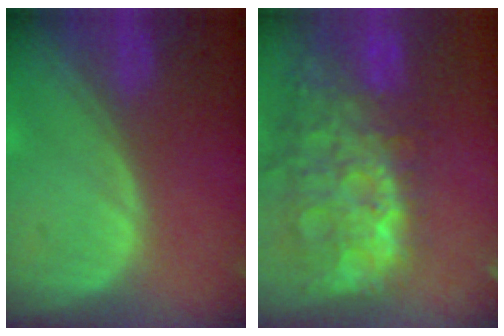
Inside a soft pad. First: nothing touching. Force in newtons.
{"total": 14.7, "press": 11.9, "slide": 8.5}